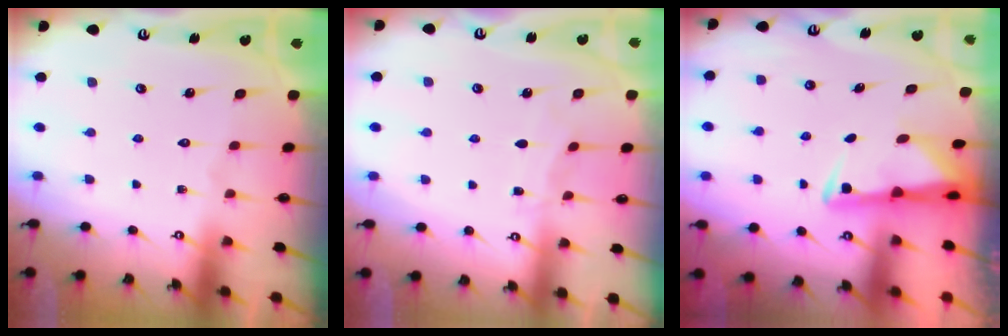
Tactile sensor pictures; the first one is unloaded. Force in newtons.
{"total": 4.4, "press": 4.3, "slide": 0.3}
{"total": 2.8, "press": 2.8, "slide": 0.6}